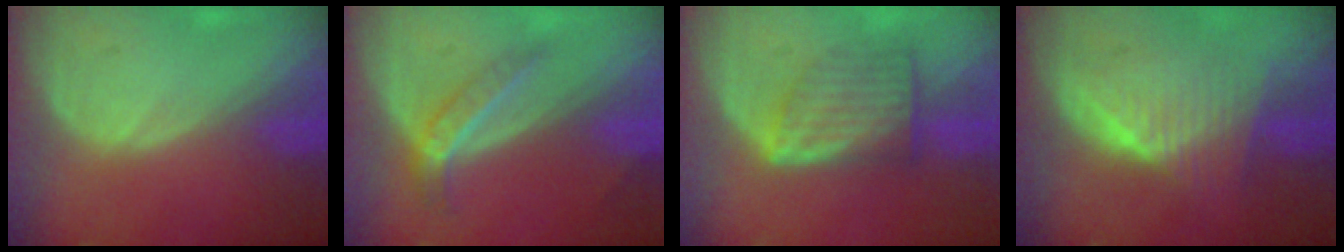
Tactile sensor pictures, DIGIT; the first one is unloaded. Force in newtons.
{"total": 4.5, "press": 4.1, "slide": 2.0}
{"total": 7.2, "press": 6.5, "slide": 3.1}
{"total": 6.6, "press": 6.2, "slide": 2.3}